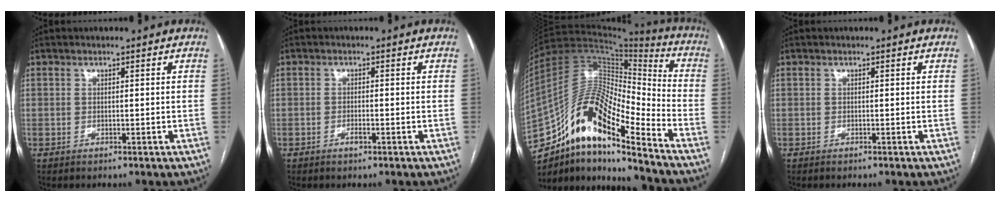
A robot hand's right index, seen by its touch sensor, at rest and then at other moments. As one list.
[{"total": 1.4, "force": [-0.8, 0.3, 1.1], "torque": [-0.022, 0.000, -0.011]}, {"total": 18.9, "force": [-12.3, 4.2, 13.8], "torque": [-0.257, 0.033, -0.216]}, {"total": 0.0}]